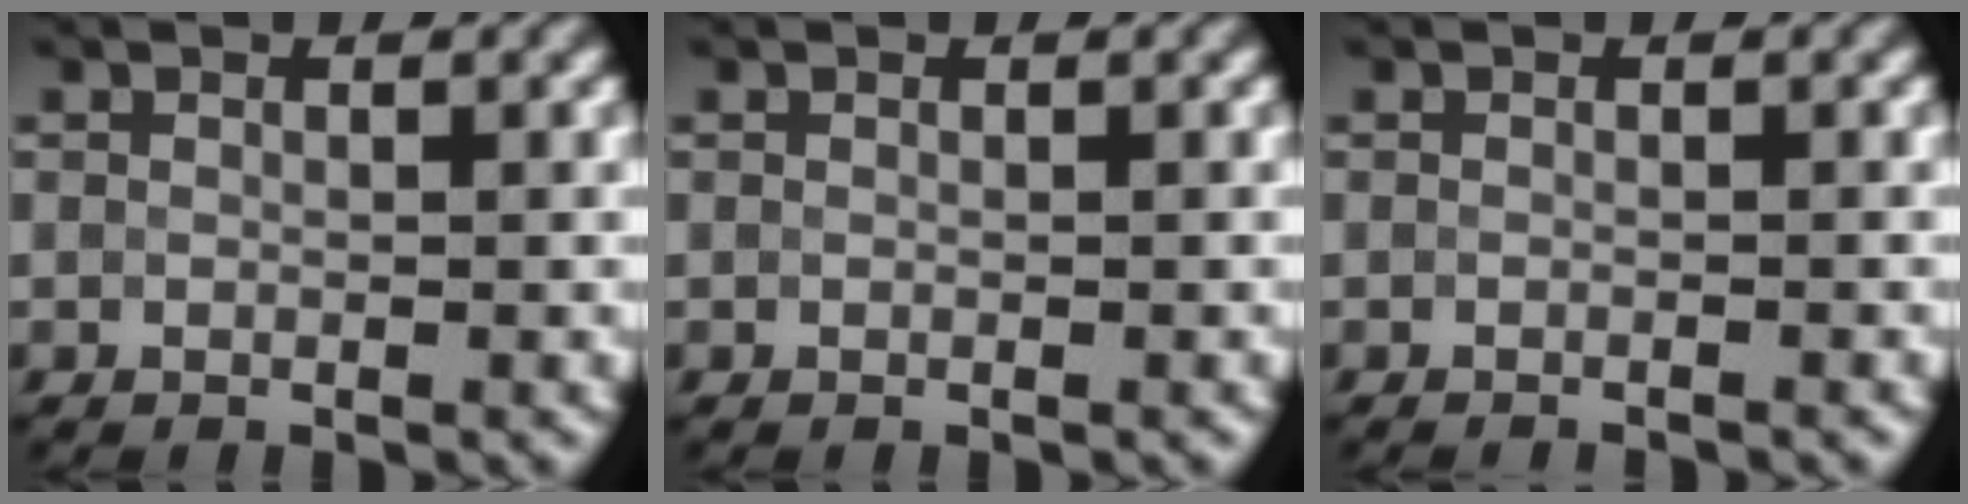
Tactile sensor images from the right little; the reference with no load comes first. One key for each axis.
{"total": 0.0}
{"total": 1.0, "fx": -0.9, "fy": -0.1, "fz": 0.2, "tx": 0.000, "ty": -0.004, "tz": -0.012}